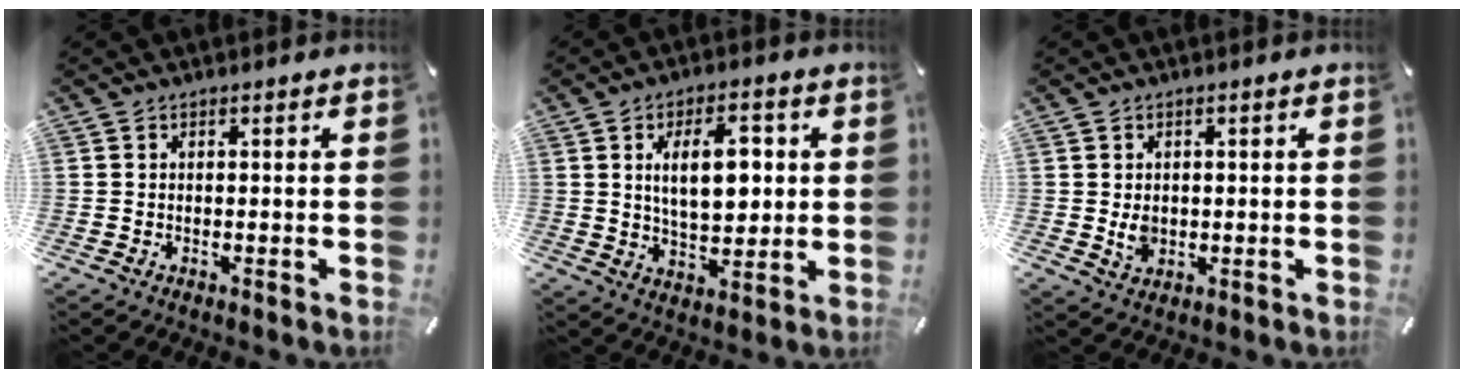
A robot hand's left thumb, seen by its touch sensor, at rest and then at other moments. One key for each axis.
{"total": 11.6, "fx": 2.5, "fy": 6.5, "fz": 9.3, "tx": -0.158, "ty": -0.003, "tz": 0.035}
{"total": 3.4, "fx": -0.1, "fy": 2.9, "fz": 1.8, "tx": -0.031, "ty": -0.001, "tz": -0.003}